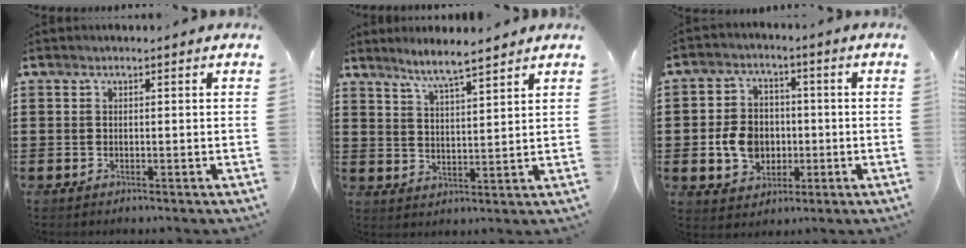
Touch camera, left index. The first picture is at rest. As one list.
[{"total": 4.9, "force": [4.4, -0.5, 2.1], "torque": [-0.056, -0.019, 0.076]}, {"total": 7.4, "force": [-1.0, 6.1, 4.0], "torque": [-0.092, 0.009, -0.020]}]